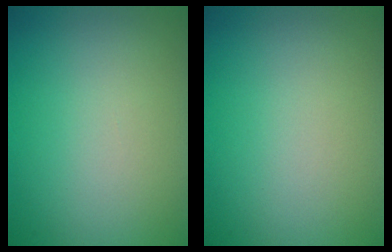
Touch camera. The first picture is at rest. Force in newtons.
{"total": 0.0}